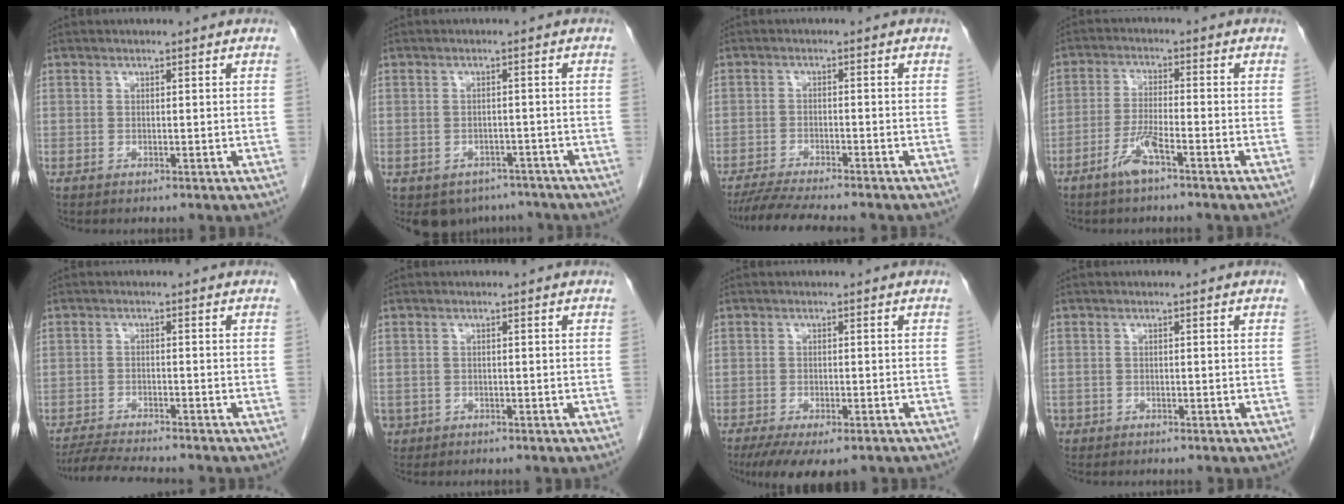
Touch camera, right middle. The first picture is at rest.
{"total": 6.0, "force": [-4.8, 3.6, 0.7], "torque": [0.001, 0.006, -0.060]}
{"total": 8.9, "force": [-7.9, 0.3, 4.2], "torque": [-0.069, -0.020, -0.126]}
{"total": 4.6, "force": [-3.0, 0.3, 3.5], "torque": [-0.075, -0.004, -0.061]}
{"total": 7.8, "force": [-7.1, 0.2, 3.1], "torque": [-0.055, -0.020, -0.116]}
{"total": 2.1, "force": [-1.1, 1.8, 0.1], "torque": [-0.004, 0.004, -0.016]}
{"total": 9.0, "force": [-6.4, 3.1, 5.5], "torque": [-0.084, -0.016, -0.096]}
{"total": 1.1, "force": [-0.6, 0.9, 0.1], "torque": [-0.009, 0.003, -0.010]}